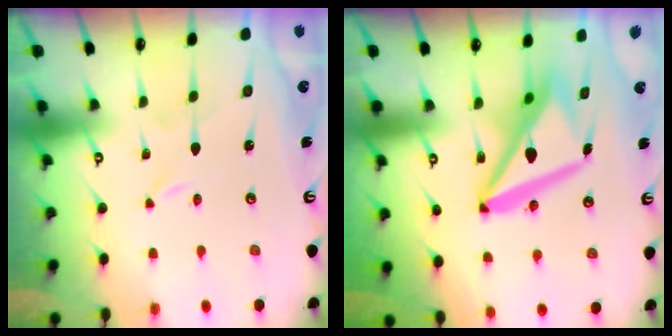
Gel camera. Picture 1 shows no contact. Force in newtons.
{"total": 15.0, "press": 14.9, "slide": 1.7}